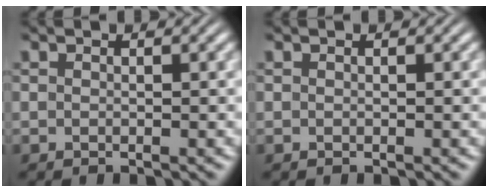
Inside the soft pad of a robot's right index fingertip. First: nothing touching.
{"total": 0.0}